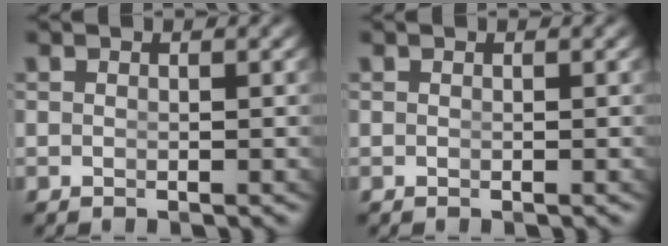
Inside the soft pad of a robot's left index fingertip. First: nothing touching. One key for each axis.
{"total": 0.0}